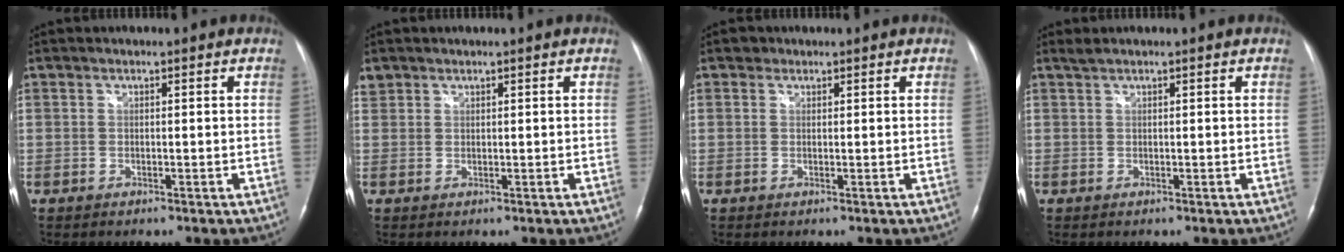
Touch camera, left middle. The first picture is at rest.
{"total": 1.6, "force": [1.3, 1.0, -0.1], "torque": [0.004, 0.013, 0.024]}
{"total": 1.0, "force": [0.7, 0.7, 0.0], "torque": [0.005, 0.004, 0.009]}
{"total": 0.9, "force": [0.8, -0.1, 0.4], "torque": [-0.013, 0.013, 0.022]}